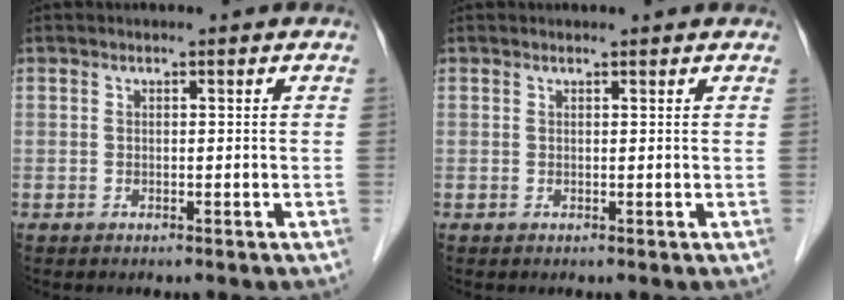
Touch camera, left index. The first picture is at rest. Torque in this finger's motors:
{"motor_torque": [0.23, -0.18, 0.03, -0.01]}